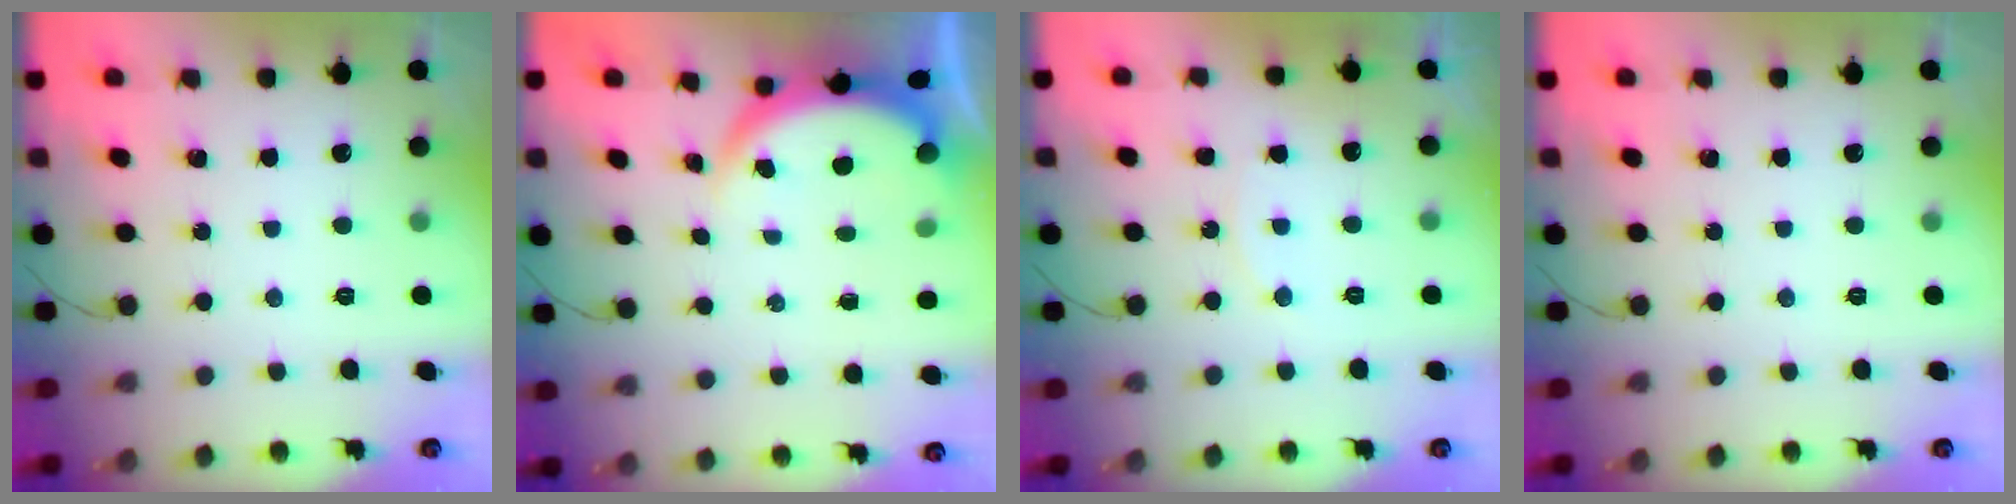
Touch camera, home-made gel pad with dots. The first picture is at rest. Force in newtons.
{"total": 3.9, "press": 3.9, "slide": 0.1}
{"total": 6.0, "press": 5.9, "slide": 0.6}
{"total": 0.0}